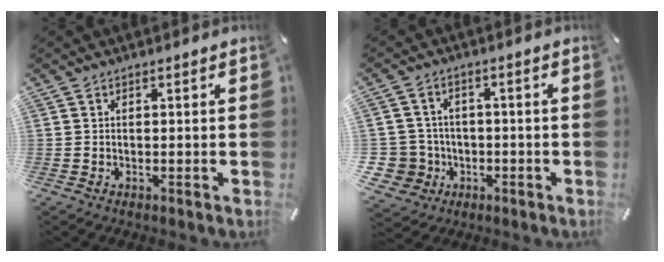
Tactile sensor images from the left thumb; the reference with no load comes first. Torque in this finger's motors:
{"motor_torque": [-0.17, 0.58, 0.39, 0.28, -0.08]}